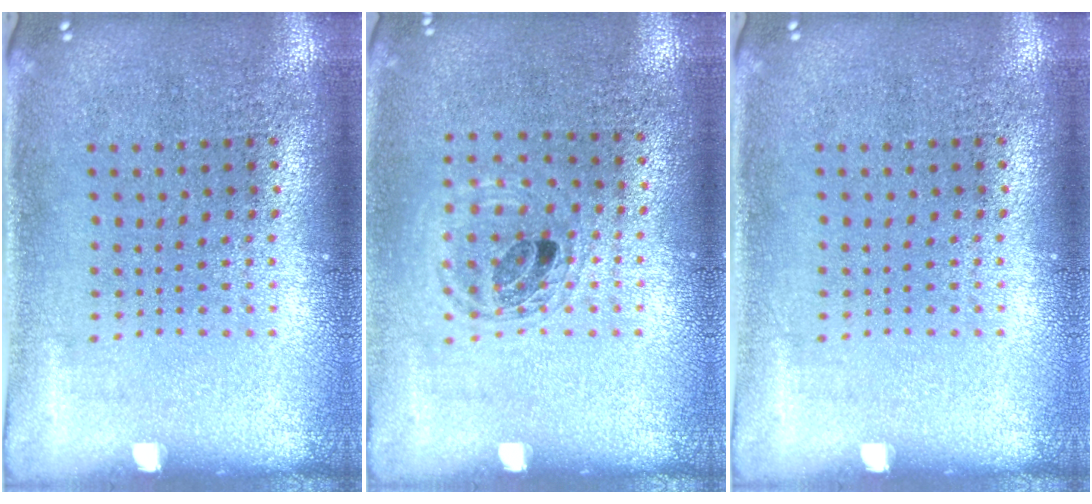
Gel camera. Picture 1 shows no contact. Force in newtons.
{"total": 1.1, "press": 1.0, "slide": 0.3}
{"total": 0.0}